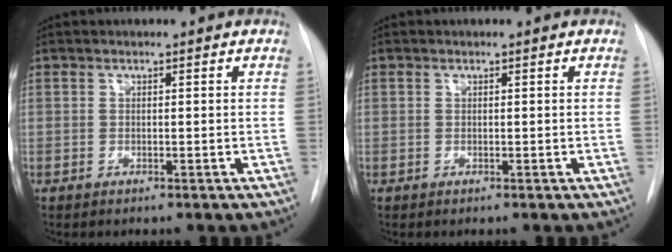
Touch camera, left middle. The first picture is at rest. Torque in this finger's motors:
{"motor_torque": [0.00, -0.04, 0.05, 0.02]}